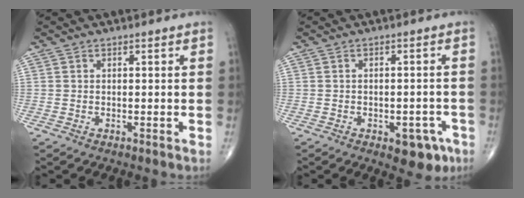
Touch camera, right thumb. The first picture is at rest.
{"total": 6.4, "force": [-3.3, 3.4, 4.2], "torque": [-0.027, 0.016, -0.035]}